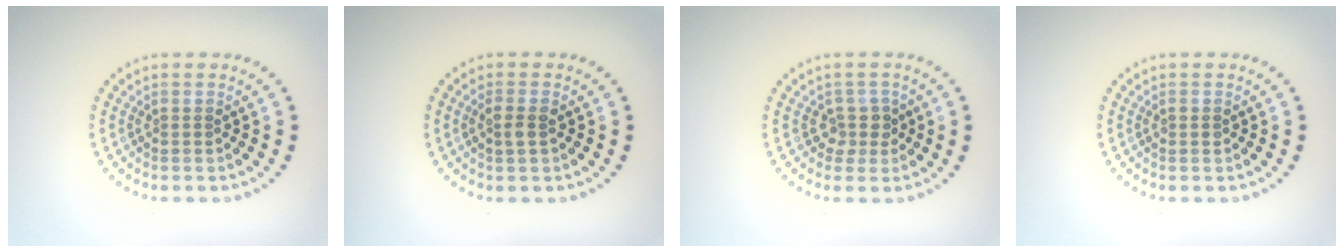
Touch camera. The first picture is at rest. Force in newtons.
{"total": 1.6, "press": 1.6, "slide": 0.4}
{"total": 1.9, "press": 1.4, "slide": 1.2}
{"total": 0.7, "press": 0.7, "slide": 0.1}